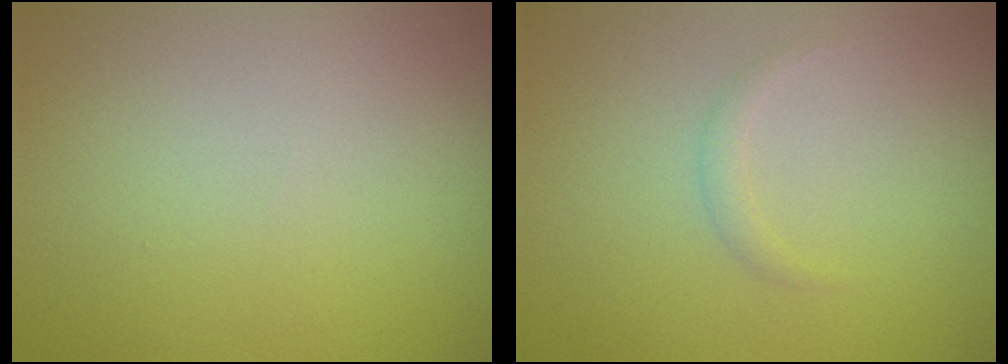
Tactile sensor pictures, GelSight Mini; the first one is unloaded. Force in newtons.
{"total": 0.8, "press": 0.8, "slide": 0.1}